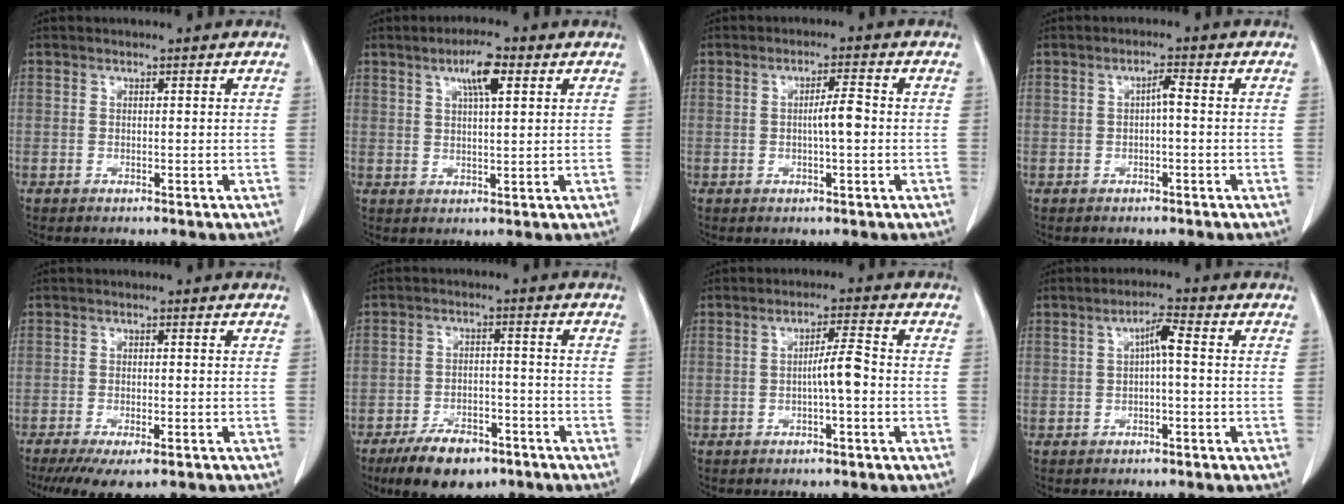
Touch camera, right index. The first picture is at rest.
{"total": 5.3, "force": [2.5, 0.9, 4.6], "torque": [-0.082, 0.005, 0.042]}
{"total": 3.4, "force": [-0.2, 0.3, 3.4], "torque": [-0.054, 0.005, -0.003]}
{"total": 1.8, "force": [-0.2, 0.3, 1.7], "torque": [-0.028, 0.004, -0.004]}
{"total": 9.4, "force": [-7.2, 2.2, 5.6], "torque": [-0.077, -0.013, -0.107]}
{"total": 9.4, "force": [-6.8, 4.0, 5.2], "torque": [-0.088, -0.005, -0.112]}
{"total": 4.0, "force": [-0.8, 0.1, 3.9], "torque": [-0.060, 0.008, -0.012]}
{"total": 3.2, "force": [0.1, 0.4, 3.2], "torque": [-0.056, 0.011, 0.002]}